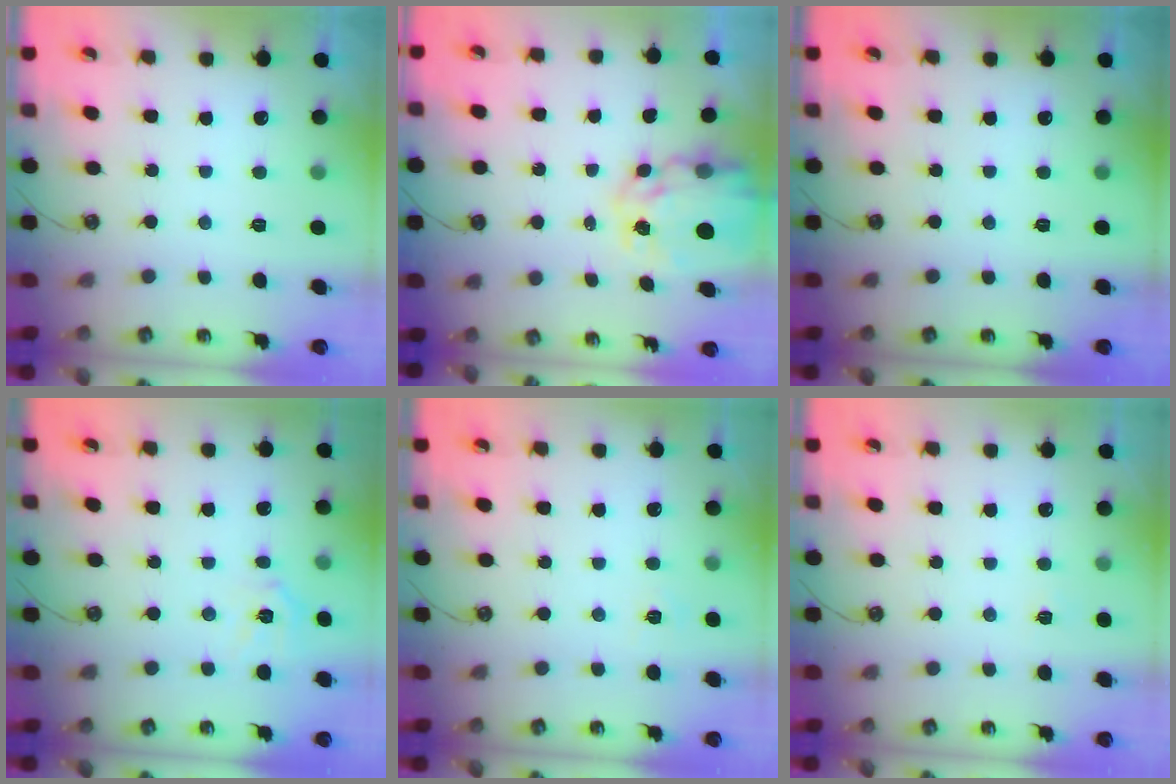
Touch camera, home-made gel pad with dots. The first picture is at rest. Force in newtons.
{"total": 9.9, "press": 9.9, "slide": 0.8}
{"total": 0.0}
{"total": 7.9, "press": 7.8, "slide": 0.9}
{"total": 4.4, "press": 4.3, "slide": 0.4}
{"total": 2.7, "press": 2.6, "slide": 0.4}